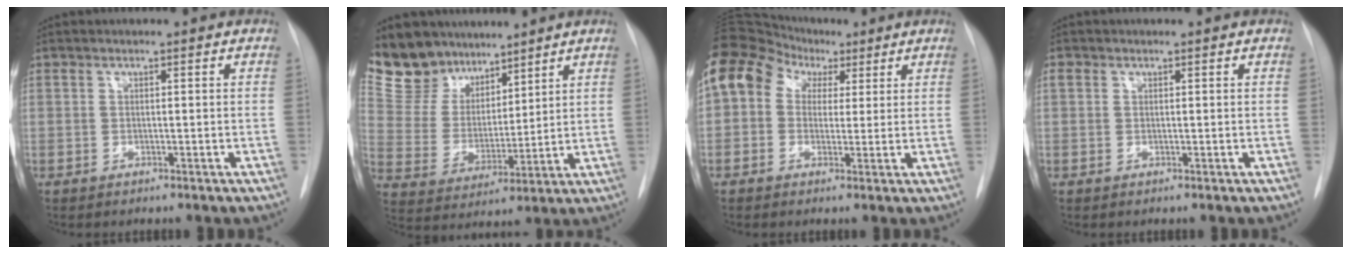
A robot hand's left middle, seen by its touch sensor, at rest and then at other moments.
{"total": 11.8, "force": [9.8, 6.3, 1.8], "torque": [-0.041, 0.020, 0.196]}
{"total": 11.2, "force": [4.4, 8.8, 5.4], "torque": [-0.109, 0.064, 0.073]}
{"total": 1.1, "force": [0.5, 1.0, 0.3], "torque": [-0.002, 0.009, 0.006]}